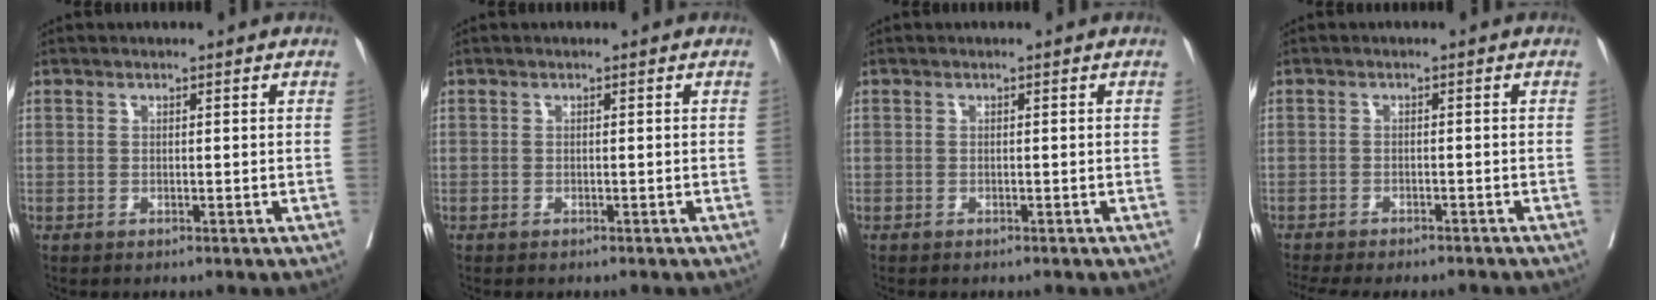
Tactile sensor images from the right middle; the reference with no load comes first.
{"total": 0.9, "force": [-0.8, 0.2, 0.3], "torque": [-0.007, -0.002, -0.014]}
{"total": 1.3, "force": [-1.2, 0.3, 0.5], "torque": [-0.010, -0.002, -0.016]}
{"total": 11.7, "force": [-10.4, 2.5, 4.6], "torque": [-0.078, -0.009, -0.138]}